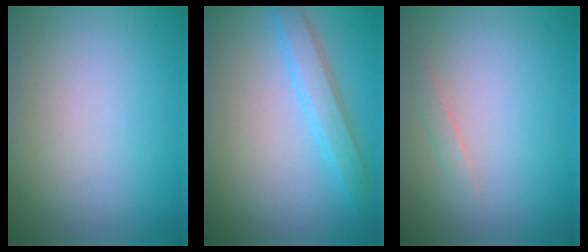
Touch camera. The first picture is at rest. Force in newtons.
{"total": 2.9, "press": 2.9, "slide": 0.0}
{"total": 0.8, "press": 0.8, "slide": 0.0}